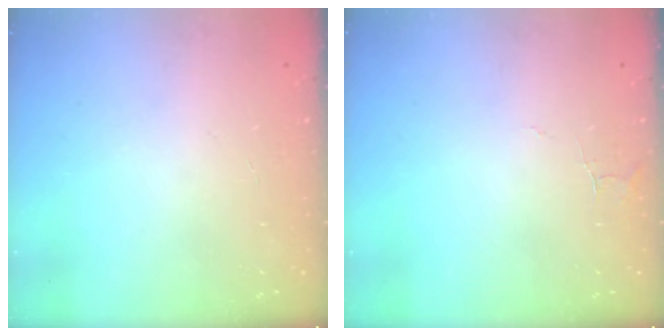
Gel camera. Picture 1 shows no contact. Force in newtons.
{"total": 3.8, "press": 3.8, "slide": 0.4}